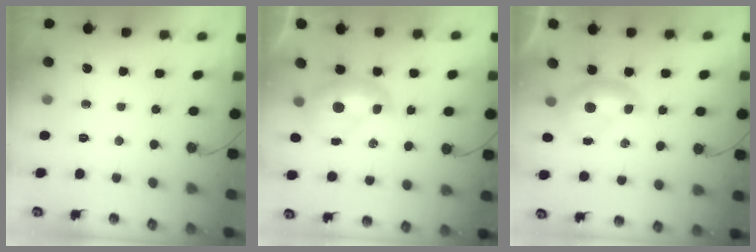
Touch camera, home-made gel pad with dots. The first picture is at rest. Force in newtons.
{"total": 2.6, "press": 2.5, "slide": 0.7}
{"total": 0.0}